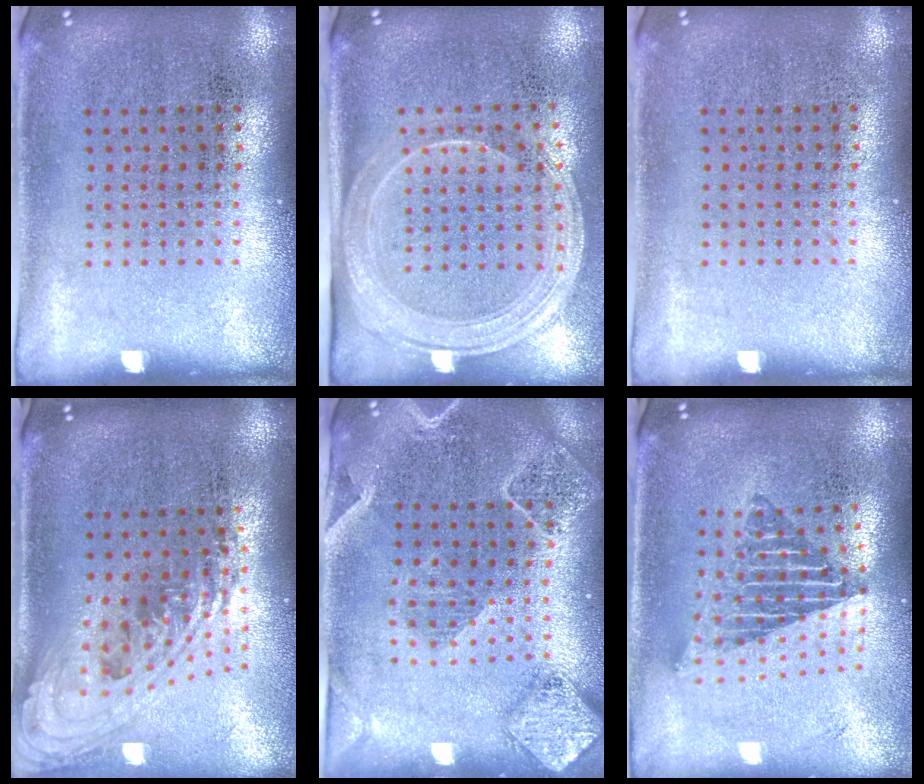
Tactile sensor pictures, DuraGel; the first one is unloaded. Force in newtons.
{"total": 2.1, "press": 1.8, "slide": 1.1}
{"total": 0.0}
{"total": 2.4, "press": 1.7, "slide": 1.7}
{"total": 2.3, "press": 2.1, "slide": 1.0}
{"total": 1.9, "press": 1.5, "slide": 1.3}